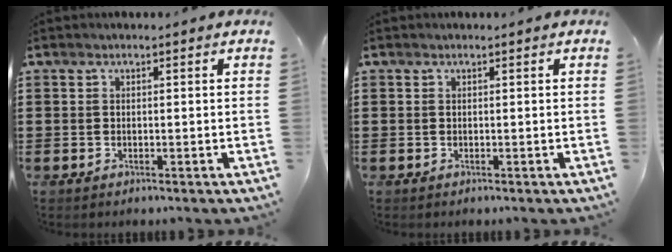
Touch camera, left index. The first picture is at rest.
{"total": 0.0}